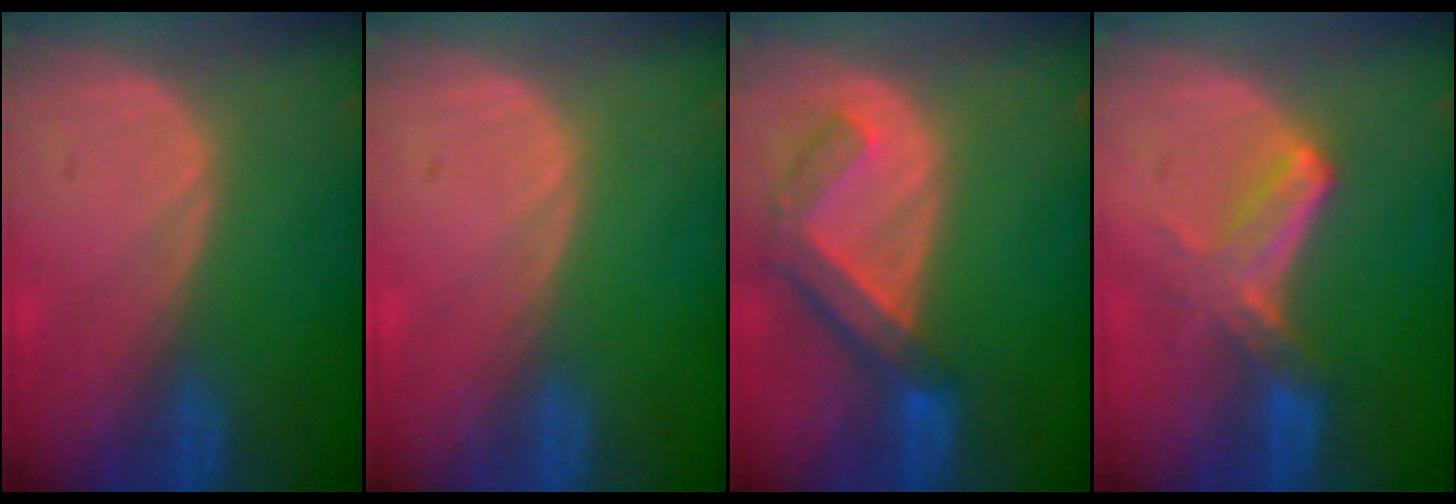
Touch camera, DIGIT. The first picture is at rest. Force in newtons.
{"total": 0.0}
{"total": 7.1, "press": 6.2, "slide": 3.5}
{"total": 5.6, "press": 5.3, "slide": 1.8}